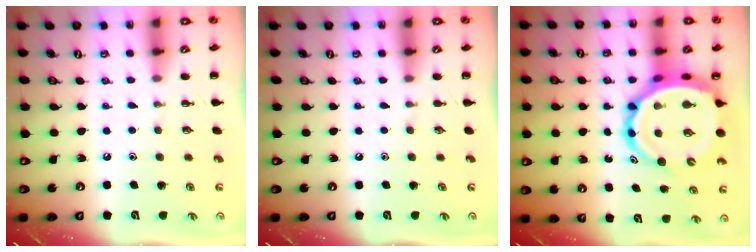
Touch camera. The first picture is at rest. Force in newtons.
{"total": 0.0}
{"total": 16.2, "press": 15.5, "slide": 4.5}